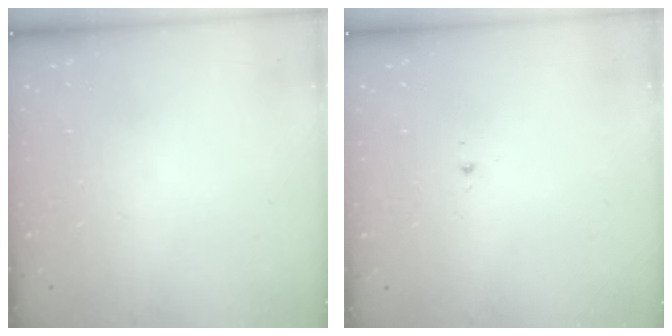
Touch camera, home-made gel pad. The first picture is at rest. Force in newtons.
{"total": 2.9, "press": 2.8, "slide": 0.8}